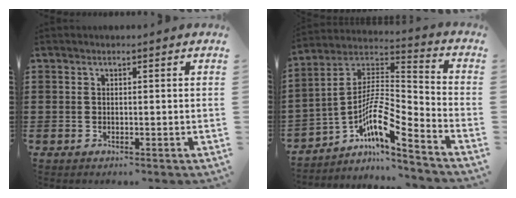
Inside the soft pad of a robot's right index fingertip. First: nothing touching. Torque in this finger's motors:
{"motor_torque": [-0.05, -0.20, 0.56, 0.05]}